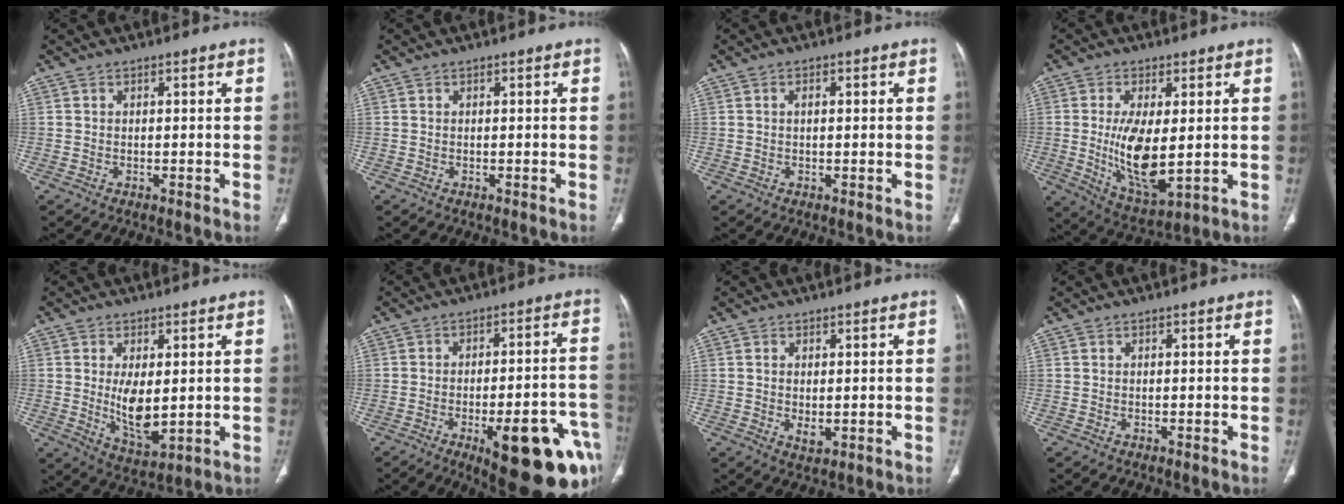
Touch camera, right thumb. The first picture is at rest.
{"total": 0.0}
{"total": 1.5, "force": [0.4, 0.7, 1.3], "torque": [-0.027, 0.007, 0.006]}
{"total": 12.4, "force": [-0.1, 5.1, 11.4], "torque": [-0.204, -0.024, 0.015]}
{"total": 8.4, "force": [0.4, 3.9, 7.4], "torque": [-0.116, -0.023, 0.022]}
{"total": 21.4, "force": [-9.6, 6.7, 17.9], "torque": [-0.161, 0.040, -0.115]}
{"total": 2.6, "force": [-0.1, 1.4, 2.2], "torque": [-0.037, -0.008, 0.004]}
{"total": 0.0}